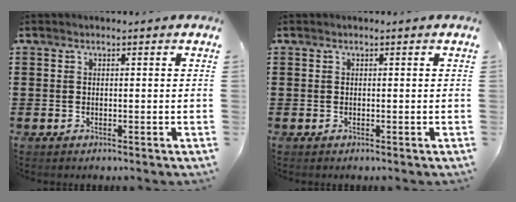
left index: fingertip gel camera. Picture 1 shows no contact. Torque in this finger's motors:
{"motor_torque": [0.00, 0.00, 0.00, -0.01]}